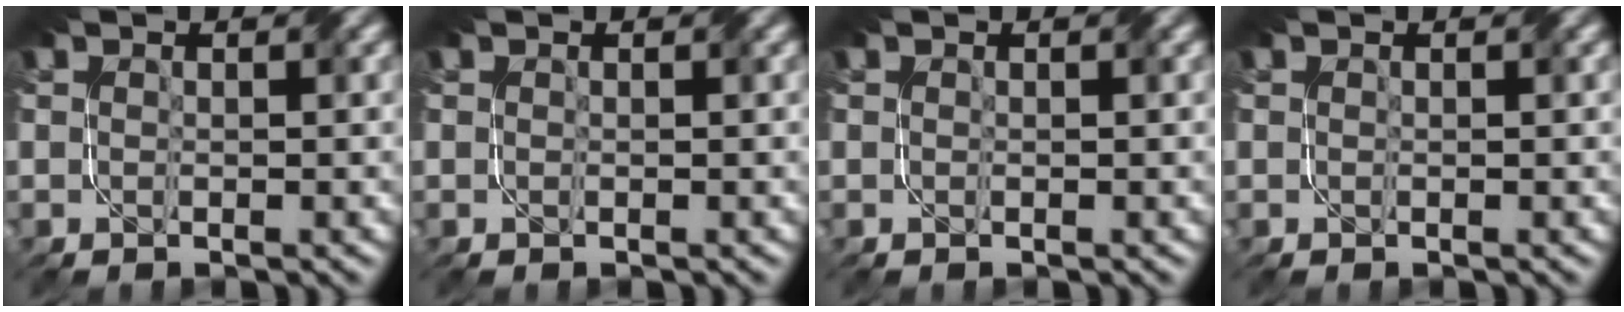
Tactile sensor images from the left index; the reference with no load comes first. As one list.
[{"total": 0.0}, {"total": 0.0}, {"total": 0.0}]